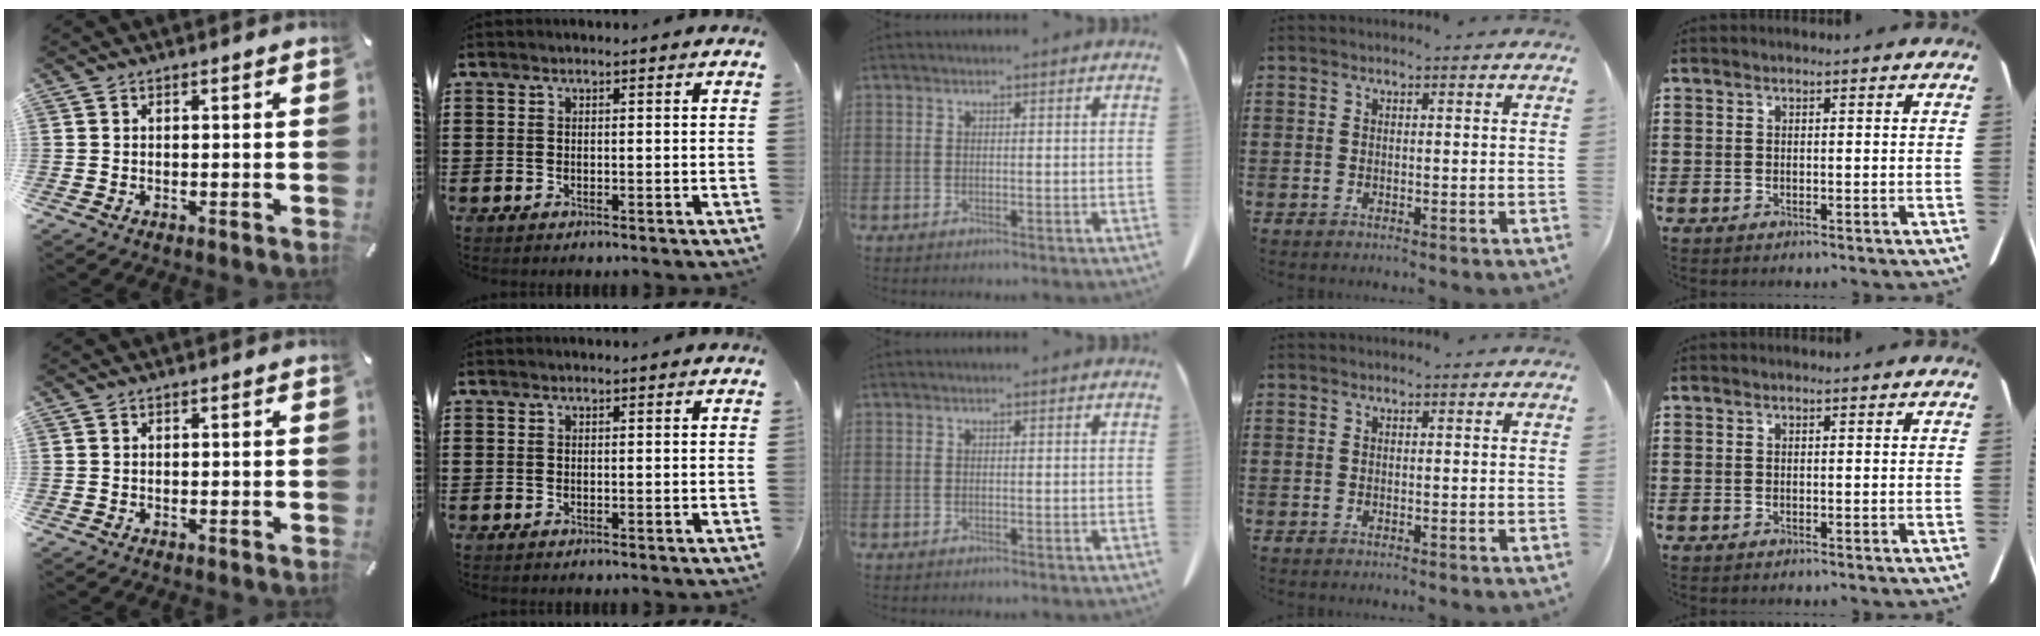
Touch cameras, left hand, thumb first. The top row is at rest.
{}